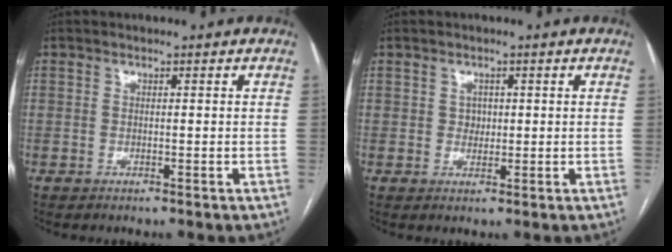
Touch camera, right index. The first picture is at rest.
{"total": 1.8, "force": [0.3, 1.5, 0.9], "torque": [-0.011, 0.000, 0.007]}